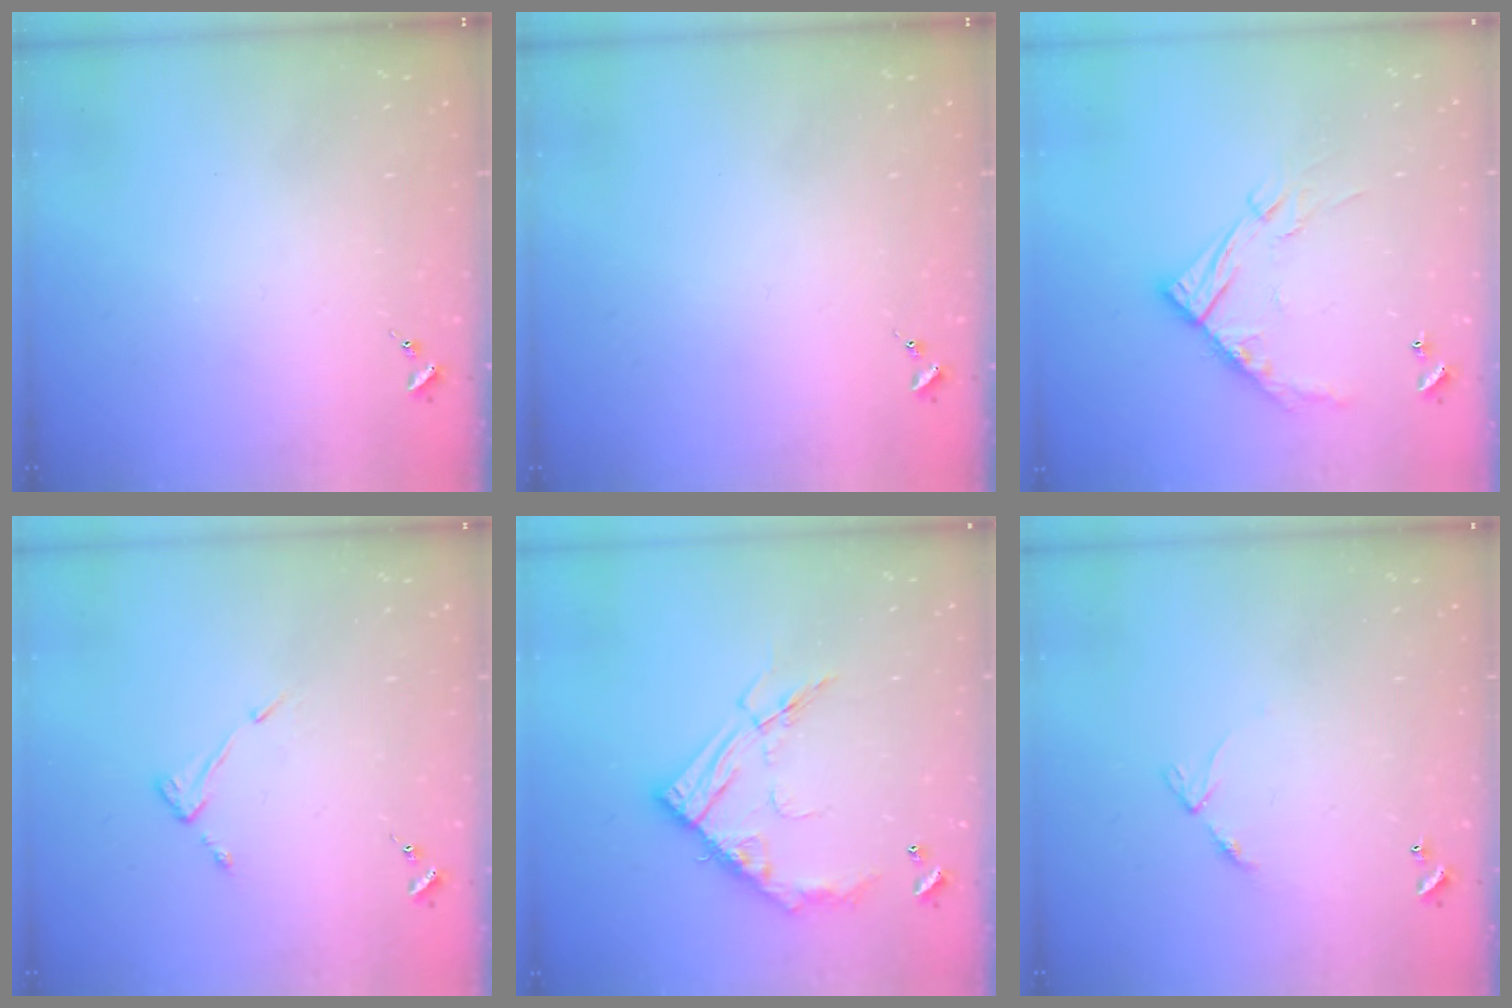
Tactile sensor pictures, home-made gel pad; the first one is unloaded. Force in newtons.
{"total": 0.0}
{"total": 14.3, "press": 14.3, "slide": 1.0}
{"total": 5.2, "press": 5.1, "slide": 0.6}
{"total": 17.2, "press": 17.1, "slide": 1.4}
{"total": 6.4, "press": 6.4, "slide": 0.5}